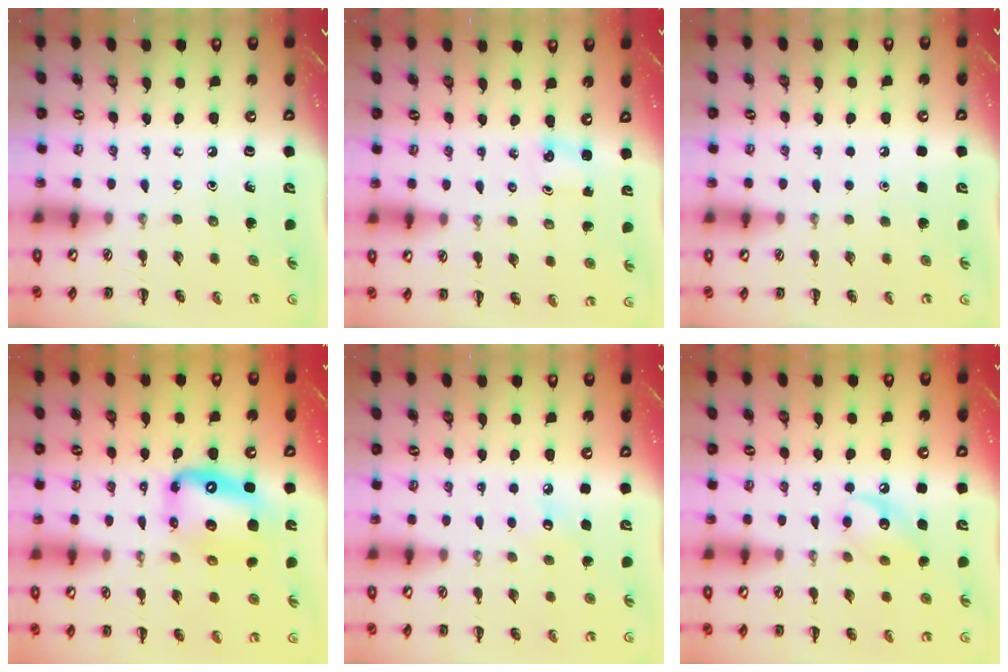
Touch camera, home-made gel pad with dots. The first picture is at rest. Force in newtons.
{"total": 1.2, "press": 1.2, "slide": 0.2}
{"total": 1.8, "press": 1.8, "slide": 0.1}
{"total": 12.5, "press": 11.9, "slide": 3.7}
{"total": 3.7, "press": 3.6, "slide": 0.9}
{"total": 9.6, "press": 9.6, "slide": 0.4}